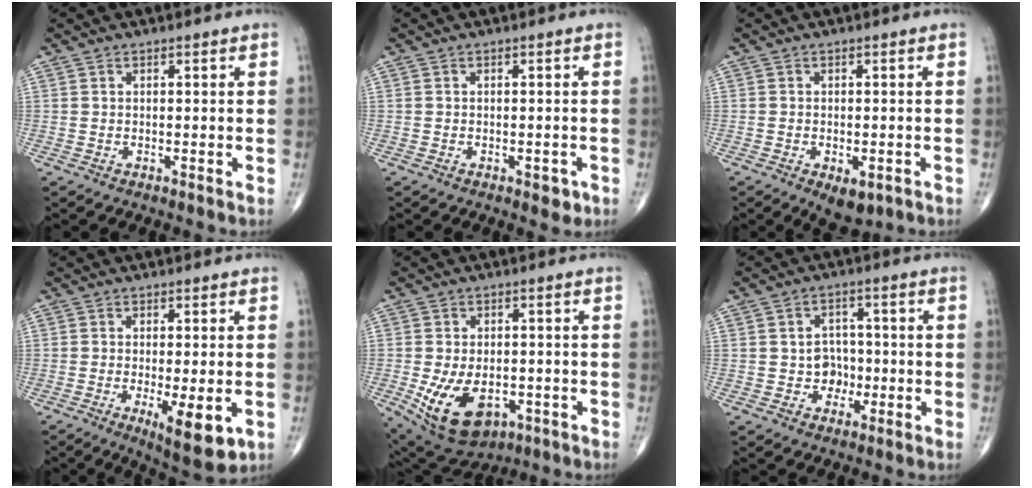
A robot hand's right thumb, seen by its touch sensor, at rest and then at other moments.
{"total": 2.3, "force": [-1.1, 1.2, 1.6], "torque": [-0.009, 0.001, -0.012]}
{"total": 5.1, "force": [-2.2, 2.6, 3.7], "torque": [-0.050, 0.002, -0.023]}
{"total": 9.0, "force": [-2.8, 2.6, 8.1], "torque": [-0.119, -0.020, -0.038]}
{"total": 13.3, "force": [-3.9, 8.2, 9.7], "torque": [-0.161, 0.002, -0.043]}
{"total": 5.2, "force": [-1.1, 4.6, 2.3], "torque": [0.005, 0.014, -0.022]}